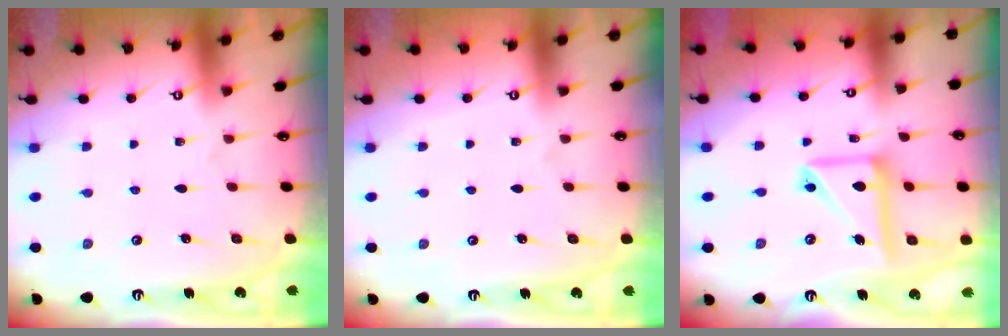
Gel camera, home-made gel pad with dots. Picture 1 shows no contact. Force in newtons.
{"total": 0.9, "press": 0.9, "slide": 0.2}
{"total": 14.4, "press": 14.3, "slide": 1.9}